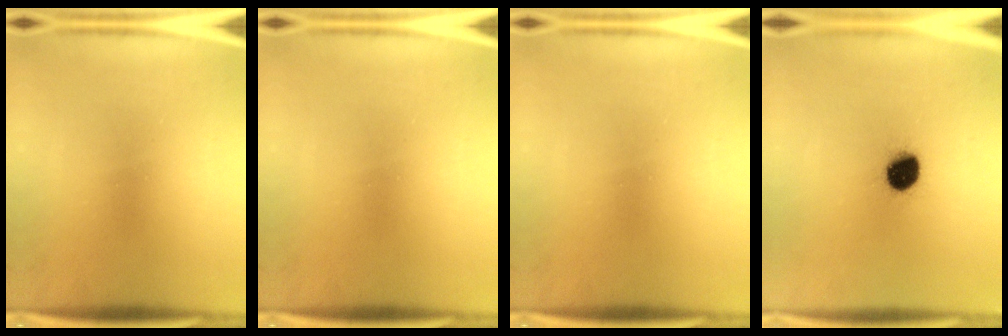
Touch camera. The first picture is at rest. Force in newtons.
{"total": 0.0}
{"total": 0.0}
{"total": 9.6}